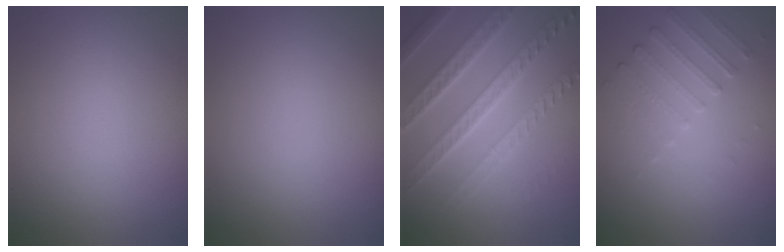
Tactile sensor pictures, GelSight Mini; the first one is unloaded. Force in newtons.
{"total": 0.0}
{"total": 7.9, "press": 5.3, "slide": 5.9}
{"total": 1.9, "press": 1.5, "slide": 1.2}